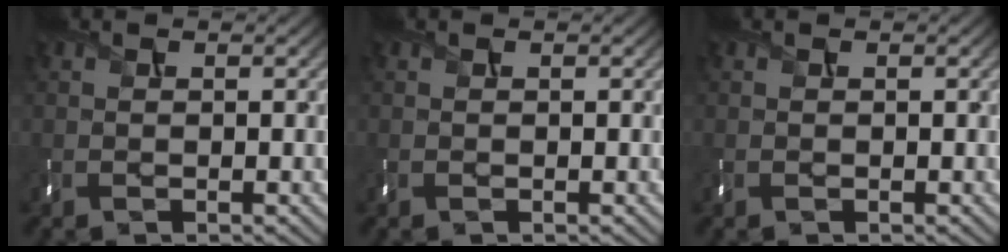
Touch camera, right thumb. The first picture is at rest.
{"total": 0.0}
{"total": 0.0}